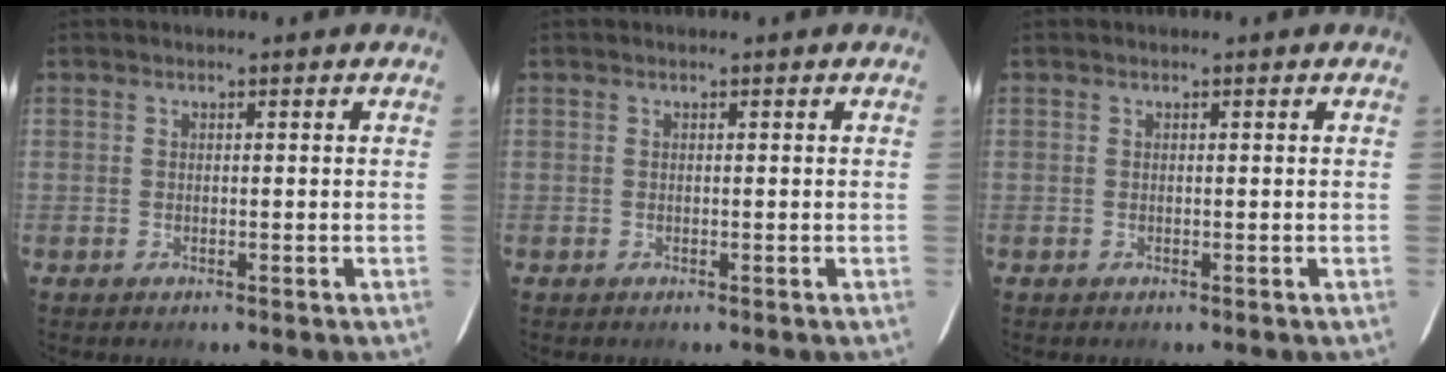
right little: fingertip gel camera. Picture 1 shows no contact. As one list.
[{"total": 0.0}, {"total": 0.0}]